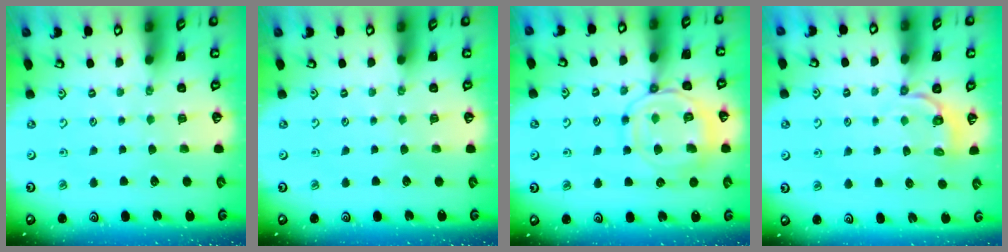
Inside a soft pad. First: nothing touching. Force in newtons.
{"total": 0.0}
{"total": 13.3, "press": 13.2, "slide": 1.2}
{"total": 3.5, "press": 2.4, "slide": 2.6}